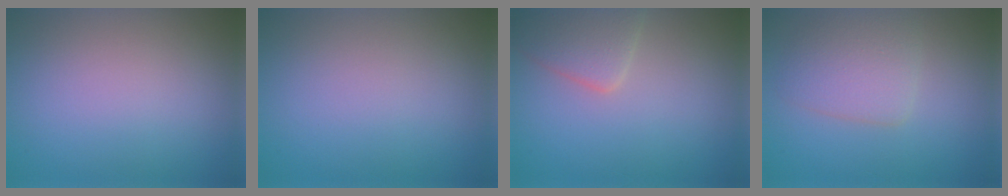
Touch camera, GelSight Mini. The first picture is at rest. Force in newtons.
{"total": 0.0}
{"total": 3.6, "press": 3.6, "slide": 0.1}
{"total": 3.3, "press": 3.3, "slide": 0.2}